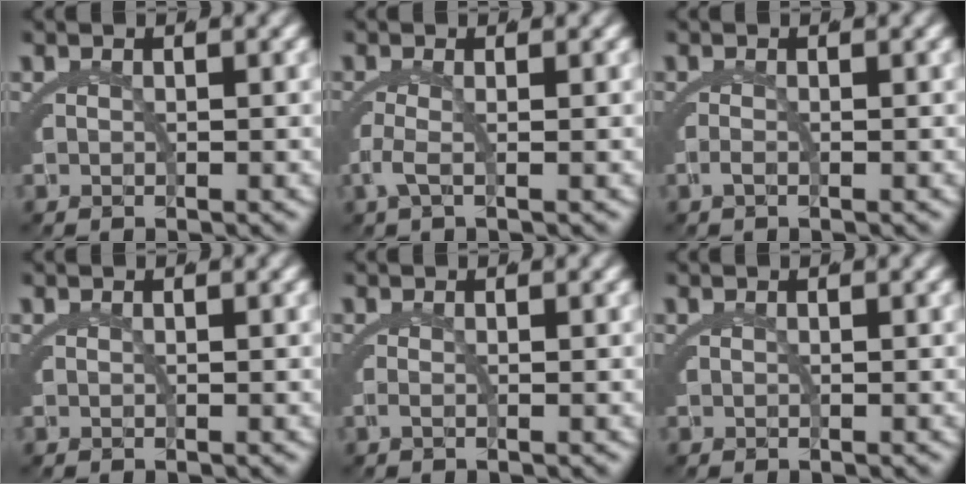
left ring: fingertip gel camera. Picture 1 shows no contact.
{"total": 2.0, "force": [0.0, 0.1, 2.0], "torque": [-0.053, -0.009, 0.002]}
{"total": 0.8, "force": [-0.3, -0.3, 0.6], "torque": [-0.008, -0.003, -0.007]}
{"total": 0.0}
{"total": 0.7, "force": [-0.2, -0.3, 0.6], "torque": [-0.014, -0.004, -0.003]}
{"total": 0.0}